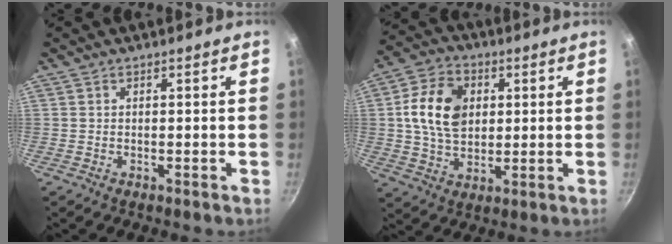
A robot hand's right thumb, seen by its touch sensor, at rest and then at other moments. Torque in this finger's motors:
{"motor_torque": [2.45, 2.56, 1.17, -0.72, 0.74]}